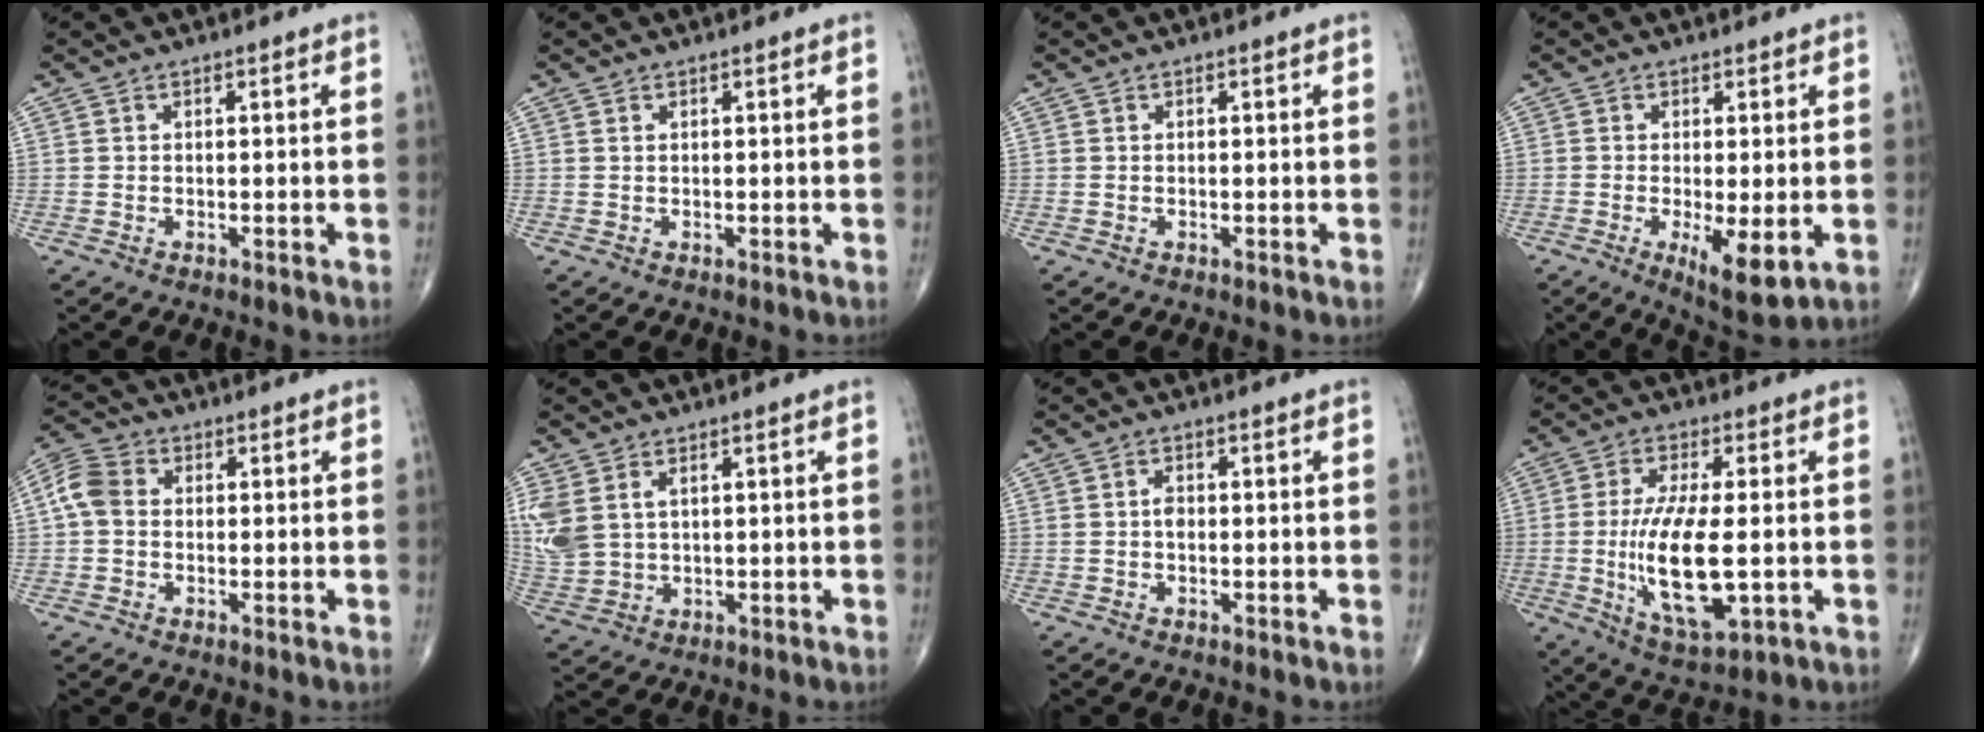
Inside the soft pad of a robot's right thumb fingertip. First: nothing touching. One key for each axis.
{"total": 0.0}
{"total": 0.0}
{"total": 7.8, "fx": -1.9, "fy": 2.5, "fz": 7.2, "tx": -0.115, "ty": -0.024, "tz": -0.025}
{"total": 5.9, "fx": 0.3, "fy": 4.6, "fz": 3.7, "tx": -0.078, "ty": 0.020, "tz": -0.004}
{"total": 9.1, "fx": 2.8, "fy": 6.1, "fz": 6.2, "tx": -0.155, "ty": -0.004, "tz": 0.069}
{"total": 1.6, "fx": -0.1, "fy": 1.1, "fz": 1.2, "tx": -0.018, "ty": 0.003, "tz": -0.004}
{"total": 14.8, "fx": -1.6, "fy": 5.1, "fz": 13.8, "tx": -0.267, "ty": -0.017, "tz": -0.020}